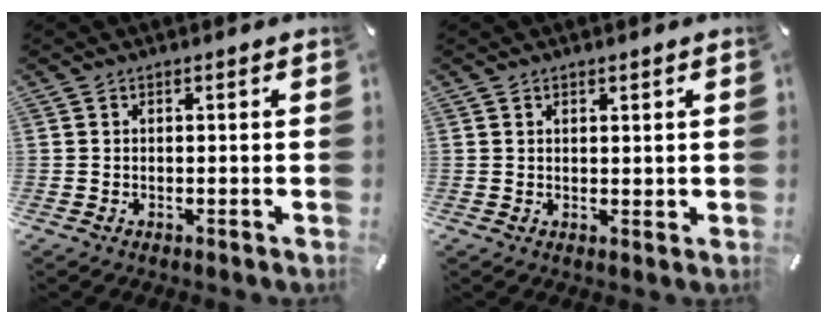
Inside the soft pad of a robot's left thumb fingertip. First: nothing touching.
{"total": 1.4, "force": [0.9, 1.0, 0.5], "torque": [-0.001, -0.001, 0.015]}